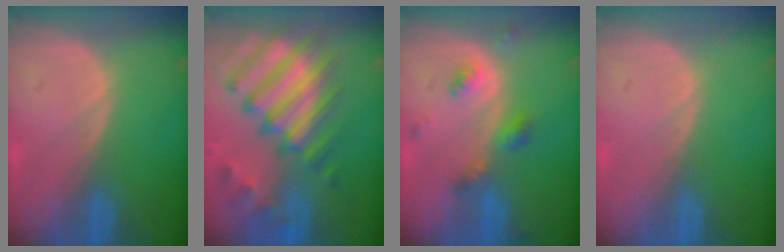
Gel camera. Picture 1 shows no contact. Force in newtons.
{"total": 12.4, "press": 10.7, "slide": 6.3}
{"total": 4.5, "press": 4.2, "slide": 1.8}
{"total": 0.0}